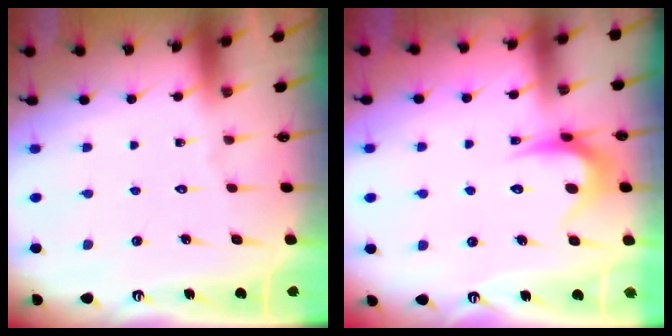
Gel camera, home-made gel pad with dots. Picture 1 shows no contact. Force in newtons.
{"total": 9.4, "press": 9.4, "slide": 0.5}